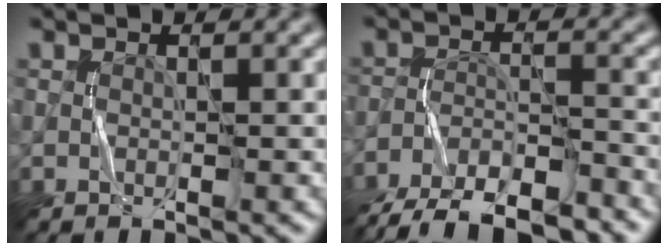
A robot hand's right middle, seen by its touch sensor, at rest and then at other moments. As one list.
[{"total": 10.9, "force": [-9.5, 2.9, 4.5], "torque": [-0.072, -0.020, -0.152]}]